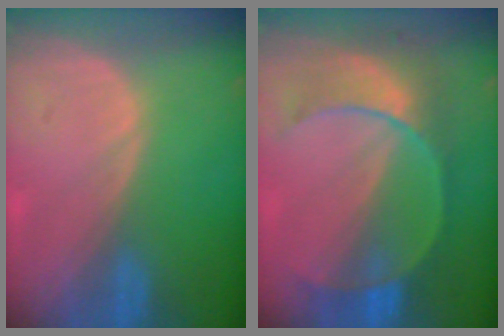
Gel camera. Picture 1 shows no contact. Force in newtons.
{"total": 8.4, "press": 8.2, "slide": 2.1}